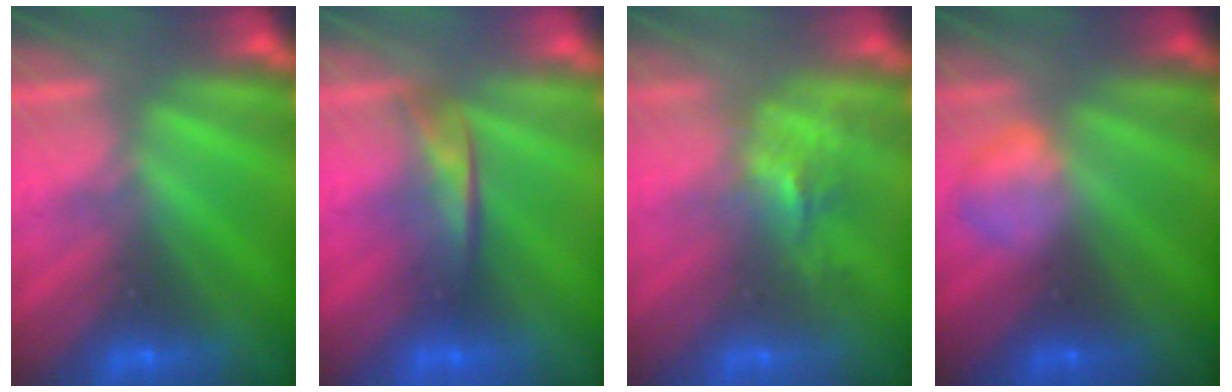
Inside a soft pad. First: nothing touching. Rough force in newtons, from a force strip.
{"total": 2.0}
{"total": 2.5}
{"total": 2.2}